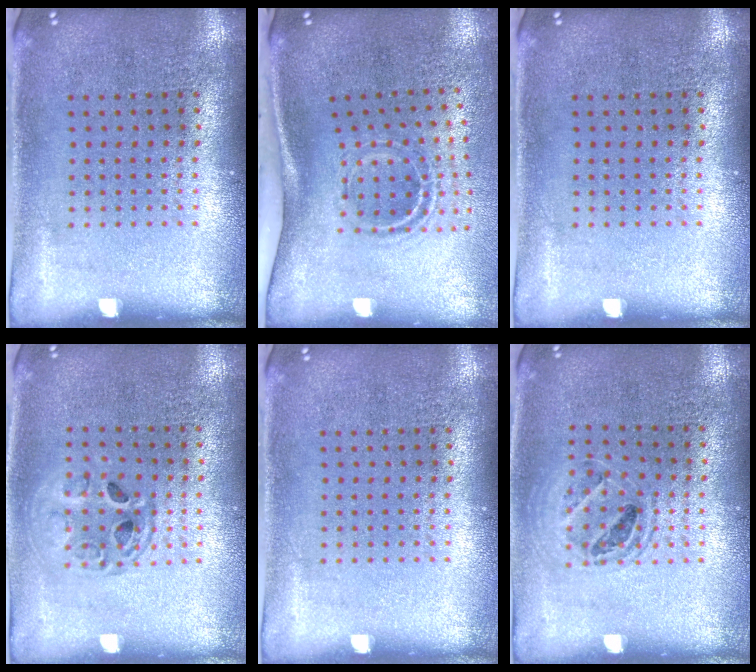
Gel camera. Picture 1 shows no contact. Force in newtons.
{"total": 2.0, "press": 1.2, "slide": 1.7}
{"total": 0.0}
{"total": 1.5, "press": 1.3, "slide": 0.7}
{"total": 0.0}
{"total": 1.3, "press": 1.2, "slide": 0.5}